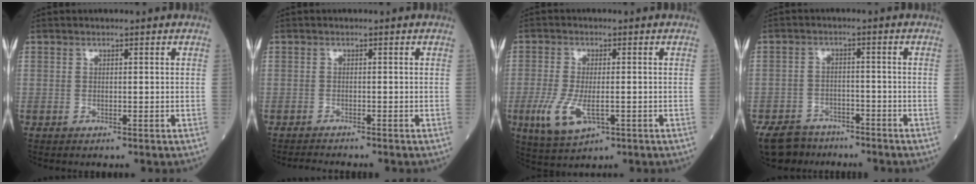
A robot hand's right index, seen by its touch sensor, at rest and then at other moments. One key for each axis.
{"total": 1.6, "fx": -1.6, "fy": -0.2, "fz": -0.1, "tx": 0.000, "ty": -0.011, "tz": -0.029}
{"total": 7.2, "fx": -2.2, "fy": 2.7, "fz": 6.3, "tx": -0.136, "ty": -0.018, "tz": -0.032}
{"total": 8.6, "fx": -7.2, "fy": 4.3, "fz": 1.8, "tx": -0.036, "ty": -0.004, "tz": -0.114}